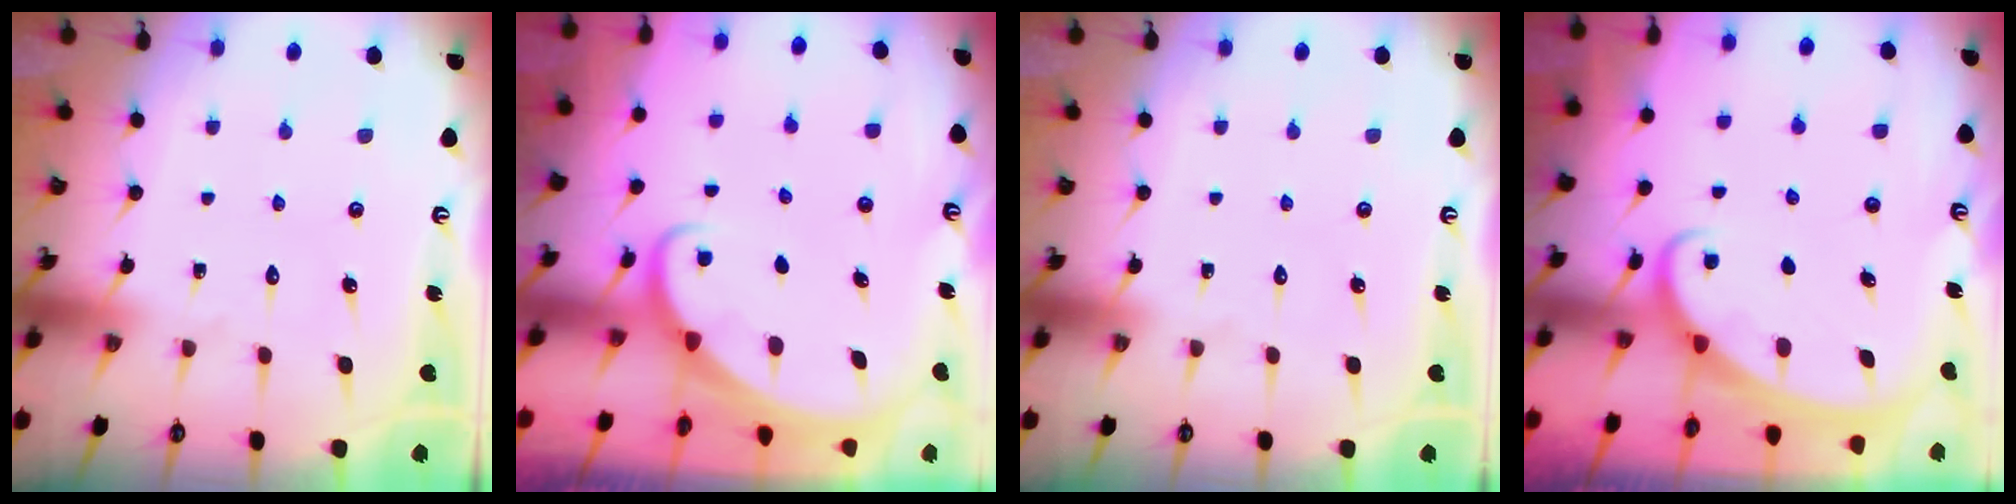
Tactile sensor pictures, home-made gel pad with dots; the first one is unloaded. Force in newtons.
{"total": 1.8, "press": 1.8, "slide": 0.0}
{"total": 0.0}
{"total": 2.2, "press": 2.1, "slide": 0.3}